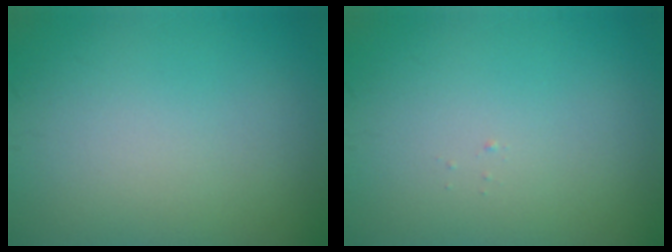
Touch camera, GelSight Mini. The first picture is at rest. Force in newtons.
{"total": 0.0}